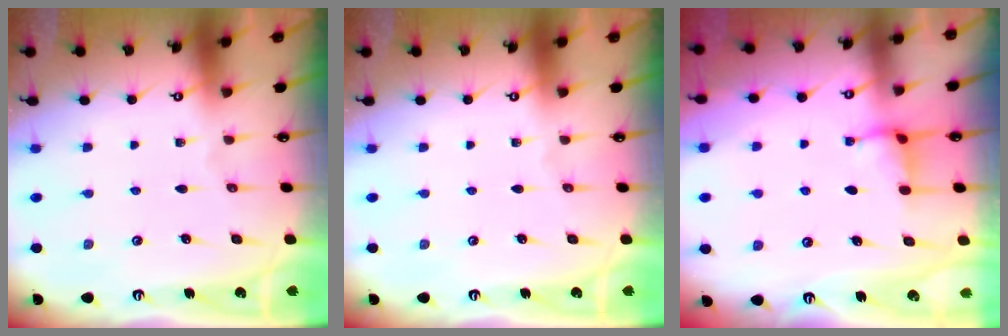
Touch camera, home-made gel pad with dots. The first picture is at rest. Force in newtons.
{"total": 0.0}
{"total": 3.0, "press": 3.0, "slide": 0.3}